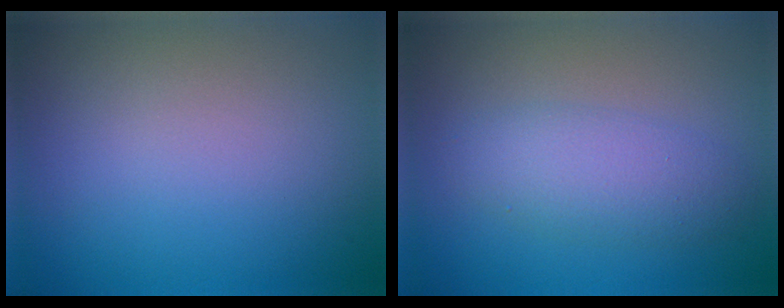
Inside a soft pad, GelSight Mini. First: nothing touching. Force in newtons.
{"total": 3.8, "press": 3.8, "slide": 0.1}